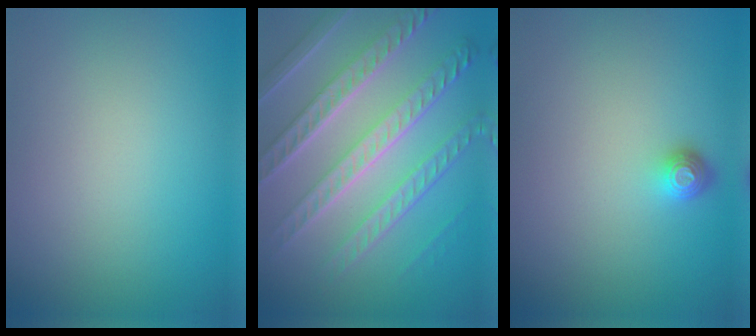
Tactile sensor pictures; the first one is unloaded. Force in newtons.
{"total": 8.6, "press": 6.2, "slide": 6.0}
{"total": 1.4, "press": 1.1, "slide": 0.9}